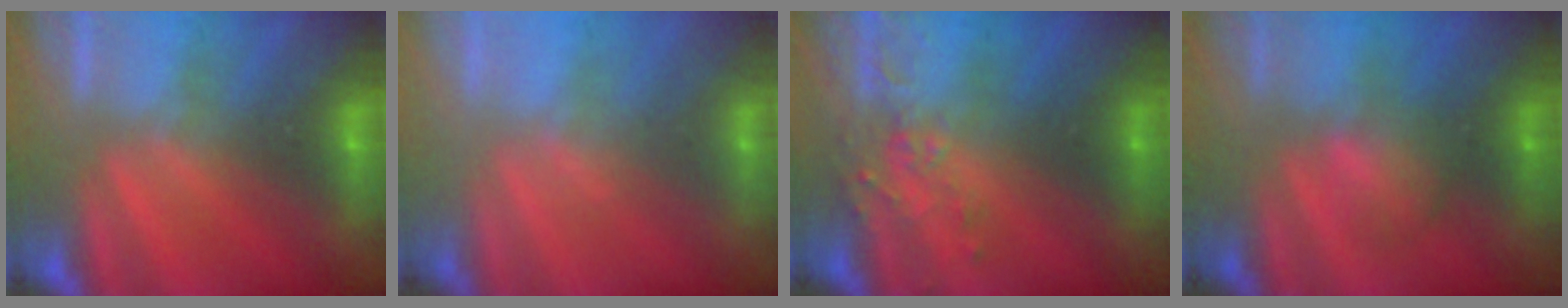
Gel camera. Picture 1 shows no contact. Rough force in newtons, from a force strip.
{"total": 2.2}
{"total": 4.0}
{"total": 2.0}